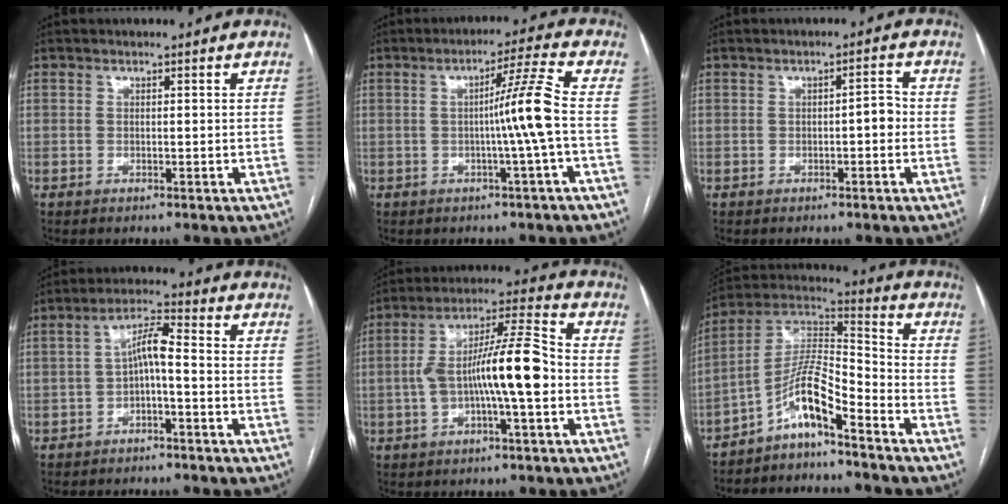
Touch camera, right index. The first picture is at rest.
{"total": 7.0, "force": [-0.9, -2.1, 6.6], "torque": [-0.104, 0.008, -0.013]}
{"total": 2.4, "force": [-0.5, 0.7, 2.3], "torque": [-0.027, 0.009, -0.008]}
{"total": 5.3, "force": [-1.0, 0.9, 5.1], "torque": [-0.094, 0.024, -0.018]}
{"total": 12.8, "force": [-2.0, 1.7, 12.5], "torque": [-0.226, 0.025, -0.036]}
{"total": 9.5, "force": [-6.1, 1.2, 7.1], "torque": [-0.146, 0.023, -0.118]}